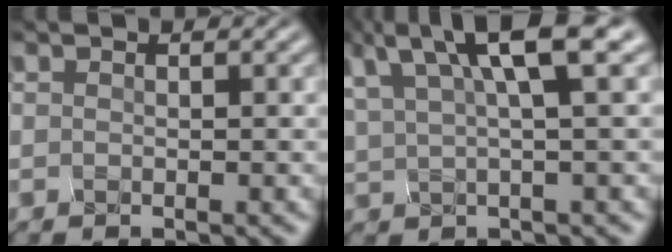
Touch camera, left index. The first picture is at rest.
{"total": 6.4, "force": [4.2, 0.7, 4.8], "torque": [-0.066, 0.025, 0.082]}